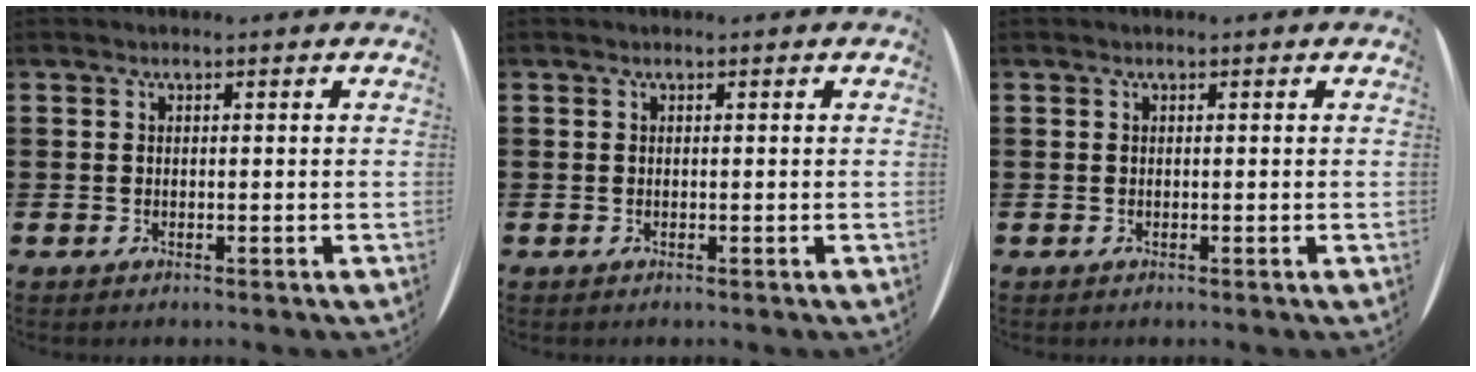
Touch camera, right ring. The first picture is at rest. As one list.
[{"total": 0.0}, {"total": 0.0}]